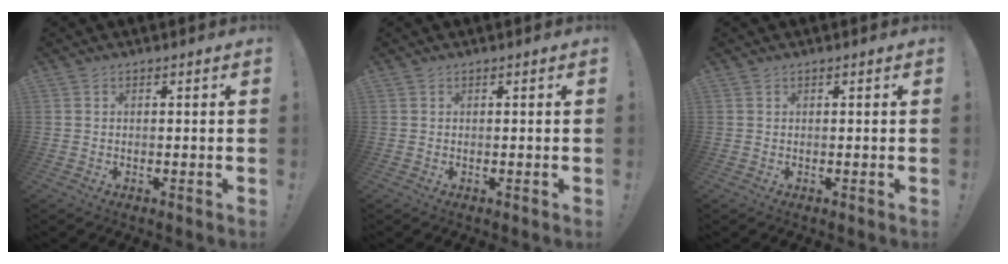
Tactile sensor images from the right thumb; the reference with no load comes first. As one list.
[{"total": 0.0}, {"total": 0.0}]